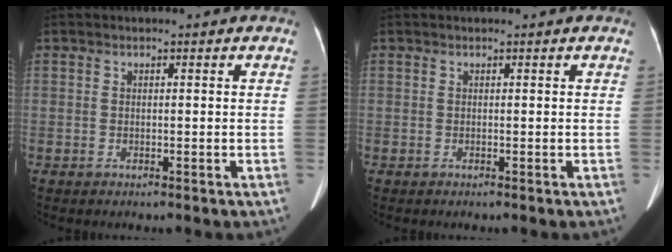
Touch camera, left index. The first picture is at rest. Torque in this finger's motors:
{"motor_torque": [-0.05, 0.09, -0.02, 0.01]}